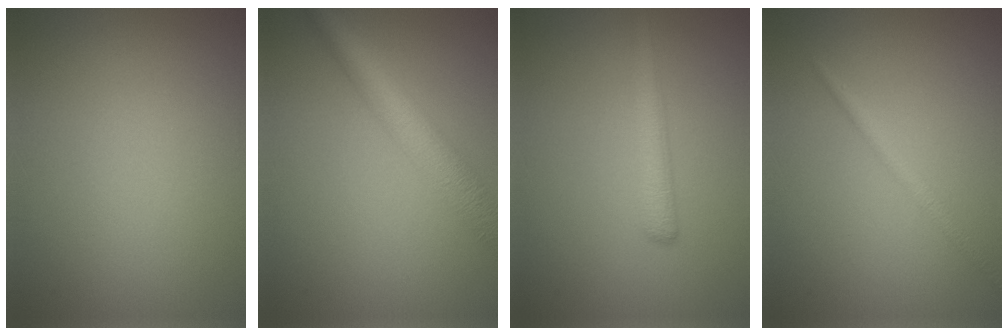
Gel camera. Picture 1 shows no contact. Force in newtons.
{"total": 5.2, "press": 5.2, "slide": 0.1}
{"total": 2.5, "press": 2.5, "slide": 0.1}
{"total": 1.3, "press": 1.3, "slide": 0.1}